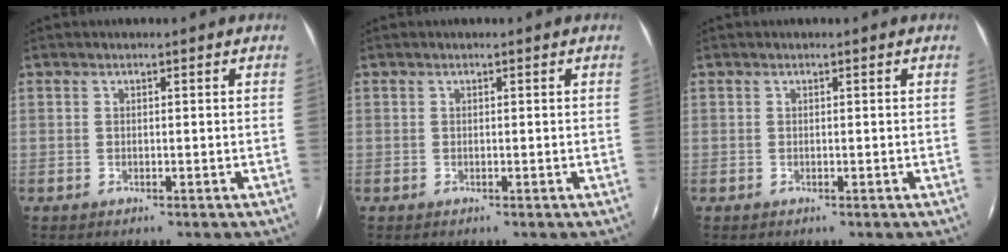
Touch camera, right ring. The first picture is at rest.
{"total": 0.0}
{"total": 0.0}